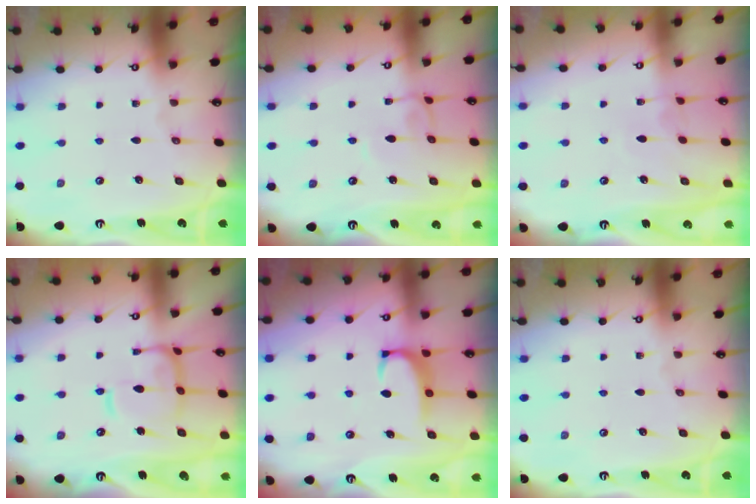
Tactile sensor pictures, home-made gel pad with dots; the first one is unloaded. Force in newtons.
{"total": 3.4, "press": 3.4, "slide": 0.1}
{"total": 2.5, "press": 2.4, "slide": 0.3}
{"total": 5.8, "press": 5.7, "slide": 0.8}
{"total": 2.3, "press": 2.3, "slide": 0.6}
{"total": 0.0}